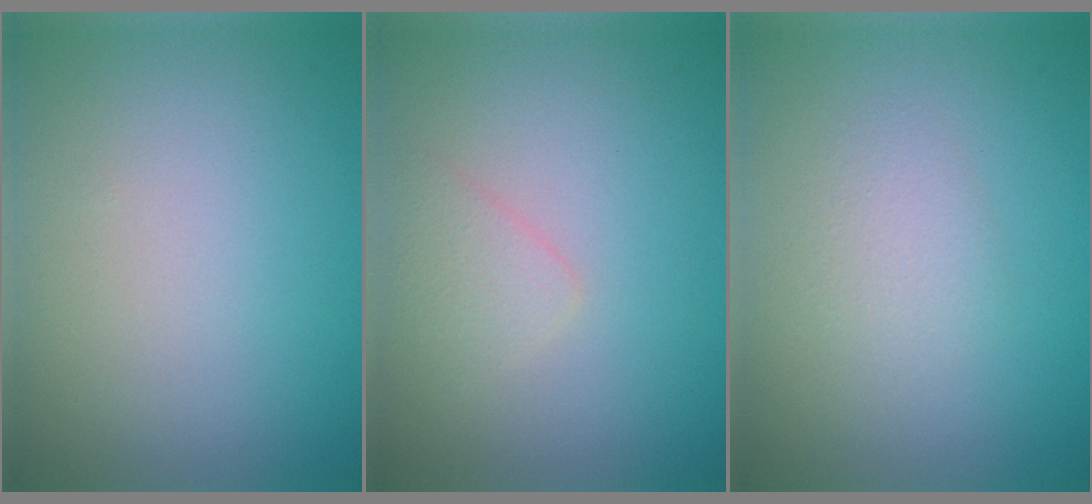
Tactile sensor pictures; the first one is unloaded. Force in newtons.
{"total": 1.5, "press": 1.5, "slide": 0.0}
{"total": 1.6, "press": 1.6, "slide": 0.1}